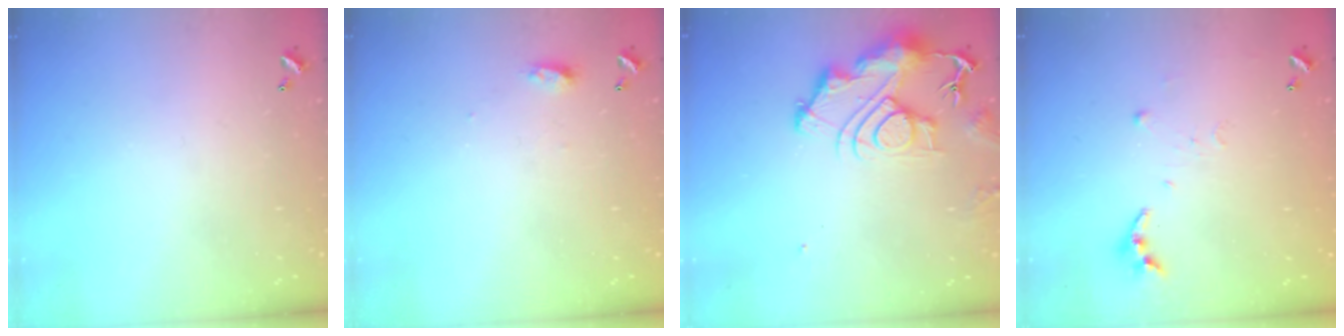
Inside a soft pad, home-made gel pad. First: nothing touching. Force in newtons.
{"total": 4.0, "press": 4.0, "slide": 0.5}
{"total": 12.2, "press": 12.1, "slide": 1.4}
{"total": 4.9, "press": 4.8, "slide": 0.5}